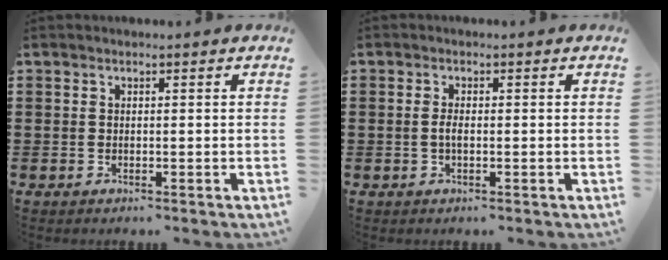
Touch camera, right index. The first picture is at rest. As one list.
[{"total": 1.6, "force": [-0.2, 0.6, 1.5], "torque": [-0.037, -0.003, -0.005]}]